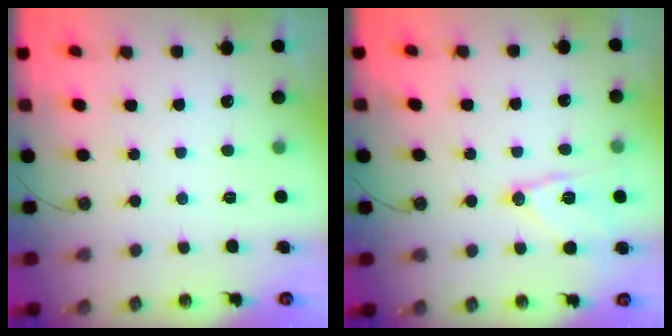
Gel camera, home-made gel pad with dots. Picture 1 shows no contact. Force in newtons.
{"total": 12.1, "press": 12.0, "slide": 0.7}